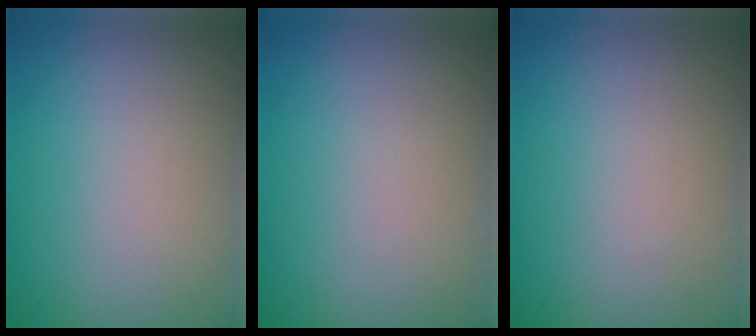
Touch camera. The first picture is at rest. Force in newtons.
{"total": 0.0}
{"total": 0.0}